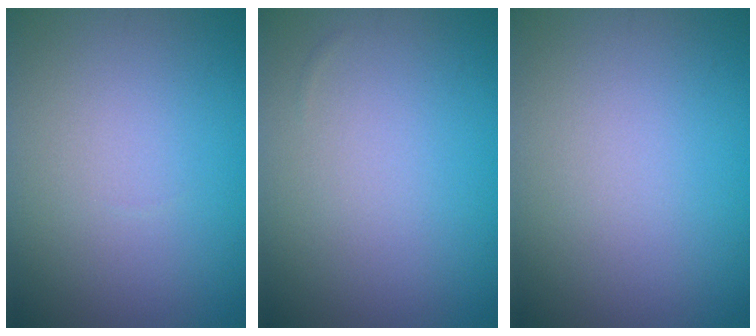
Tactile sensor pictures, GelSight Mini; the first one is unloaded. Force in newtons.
{"total": 0.0}
{"total": 0.0}